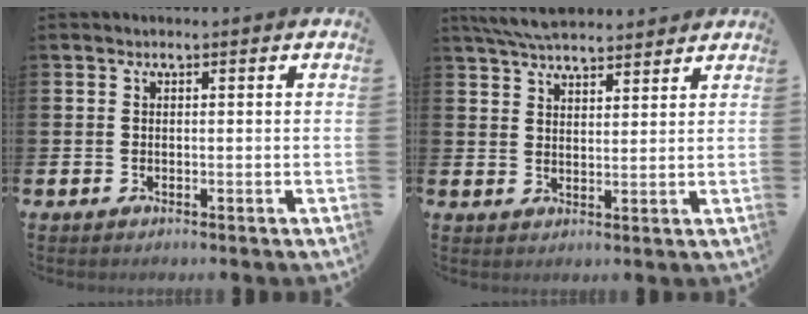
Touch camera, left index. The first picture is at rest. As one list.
[{"total": 6.1, "force": [5.8, 0.9, 1.6], "torque": [-0.054, -0.019, 0.109]}]